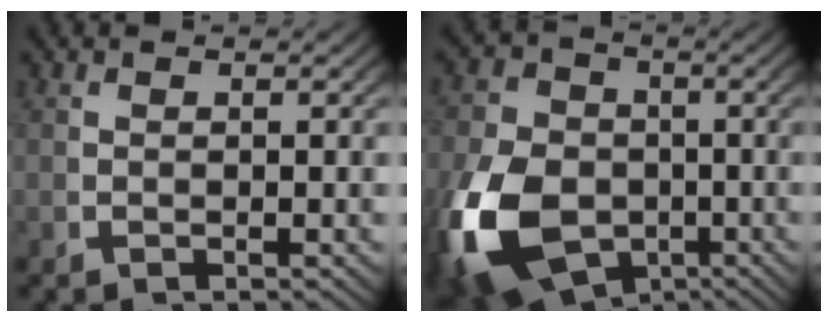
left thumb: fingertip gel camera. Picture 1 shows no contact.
{"total": 13.7, "force": [-4.5, 10.1, 8.1], "torque": [-0.181, -0.062, -0.053]}